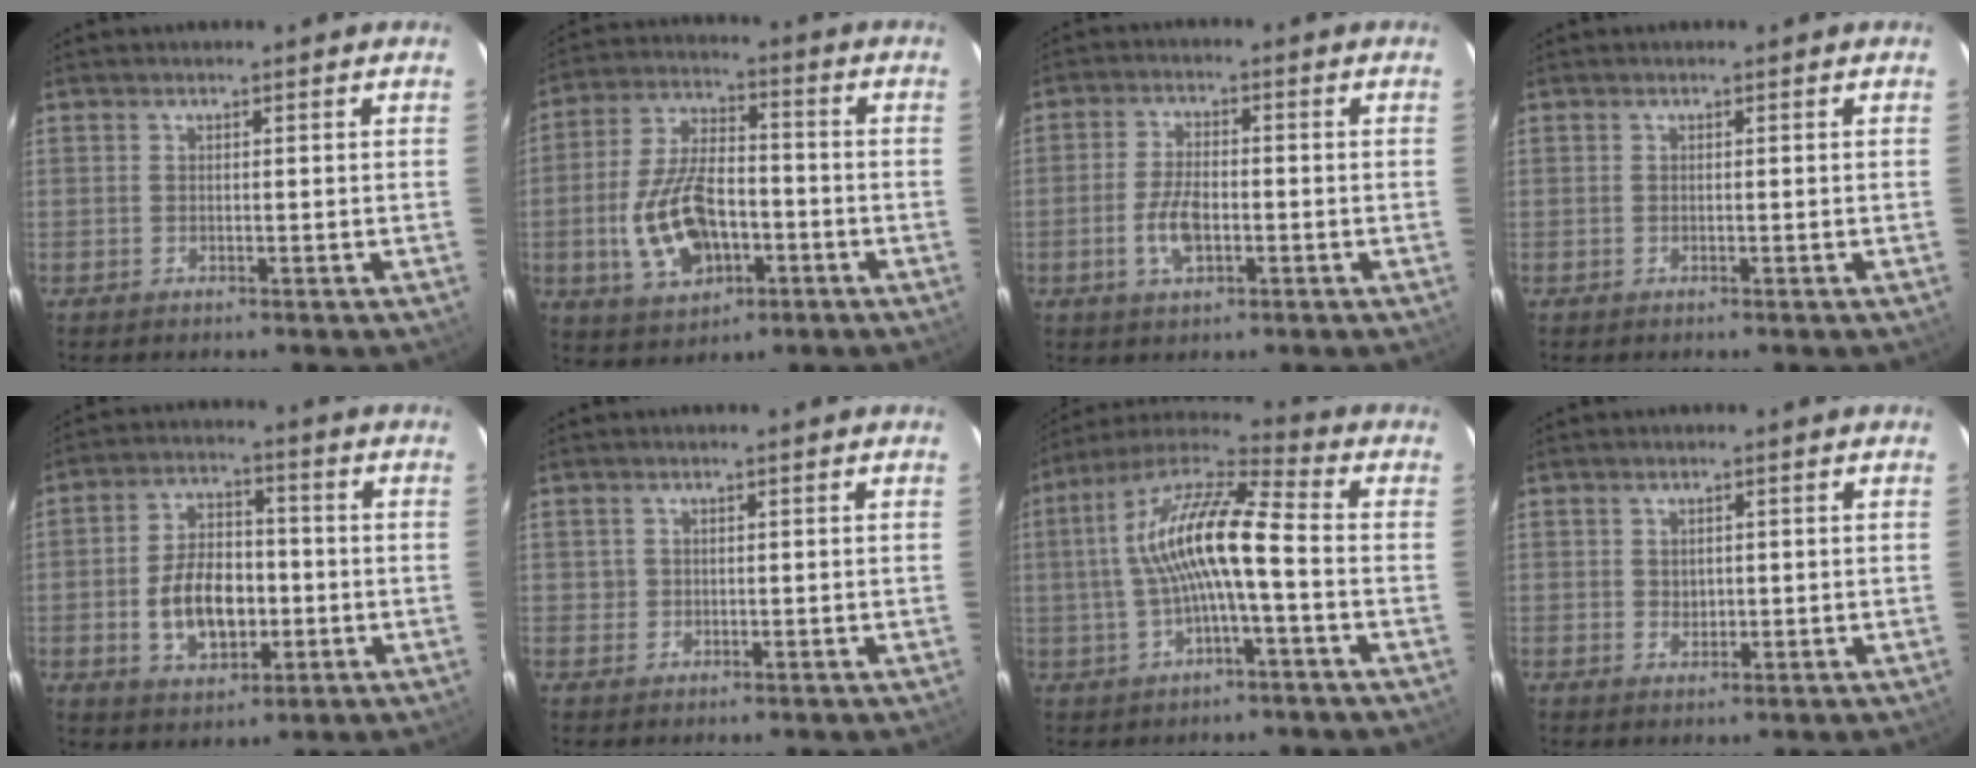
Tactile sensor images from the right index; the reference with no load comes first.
{"total": 14.8, "force": [-4.2, 8.2, 11.6], "torque": [-0.245, 0.007, -0.064]}
{"total": 6.6, "force": [-2.0, 3.2, 5.4], "torque": [-0.112, 0.000, -0.036]}
{"total": 0.0}
{"total": 11.3, "force": [-2.3, 7.0, 8.6], "torque": [-0.168, 0.013, -0.028]}
{"total": 1.2, "force": [0.1, 1.2, 0.0], "torque": [0.006, 0.003, 0.003]}
{"total": 14.1, "force": [-0.8, 2.9, 13.8], "torque": [-0.259, 0.020, -0.021]}
{"total": 1.7, "force": [0.2, 1.6, 0.6], "torque": [-0.006, 0.001, 0.008]}